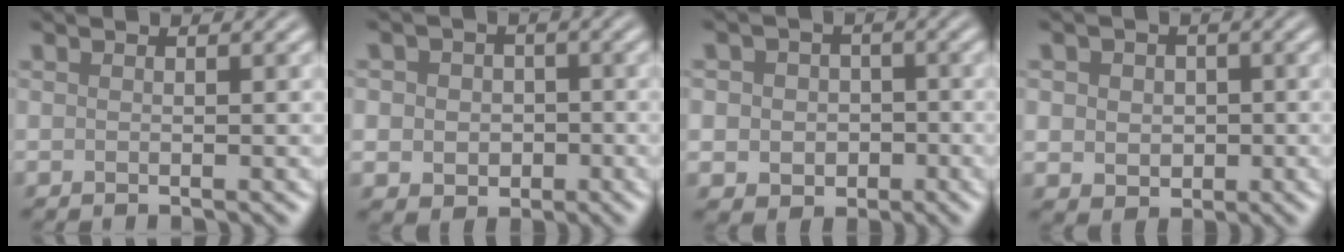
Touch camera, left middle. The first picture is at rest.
{"total": 4.7, "force": [0.0, 4.1, 2.2], "torque": [-0.021, 0.014, -0.019]}
{"total": 4.6, "force": [-0.2, 4.2, 2.0], "torque": [-0.019, 0.013, -0.021]}
{"total": 3.6, "force": [0.2, 3.1, 1.8], "torque": [-0.027, 0.008, -0.011]}